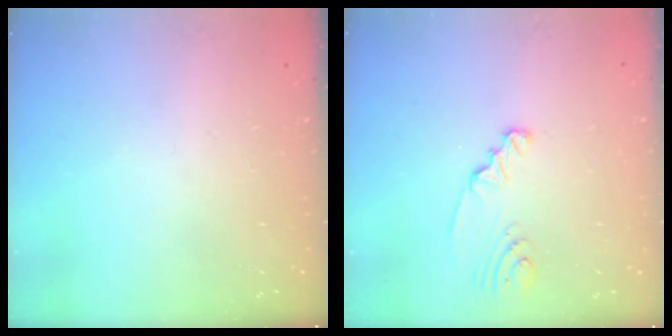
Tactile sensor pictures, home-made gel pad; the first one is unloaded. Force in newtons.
{"total": 2.3, "press": 2.3, "slide": 0.3}